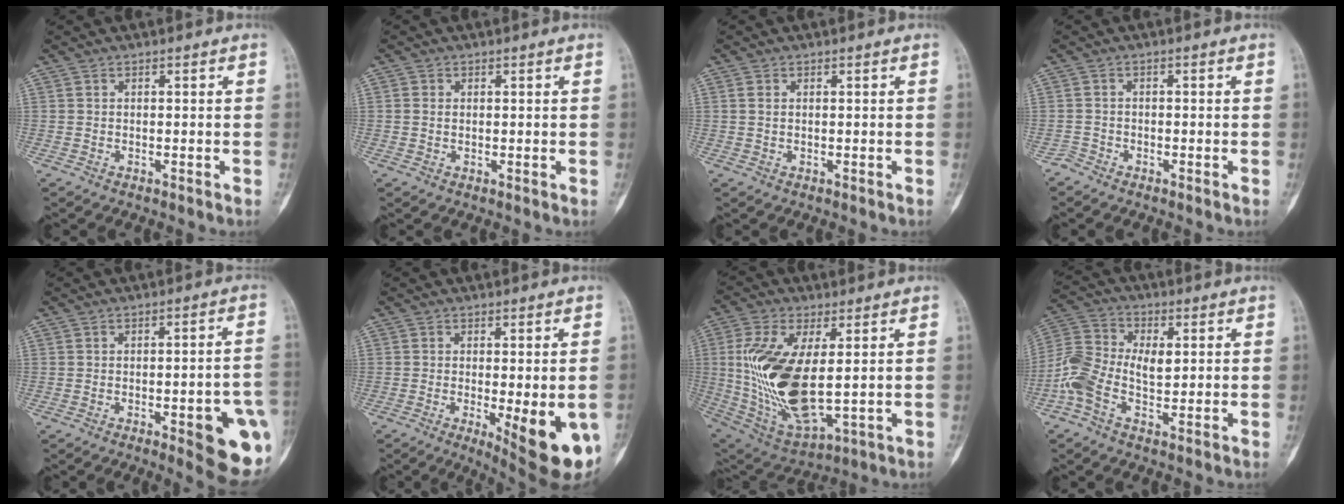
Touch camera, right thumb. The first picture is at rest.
{"total": 1.0, "force": [0.1, 0.9, 0.4], "torque": [-0.008, 0.002, 0.003]}
{"total": 1.3, "force": [0.4, 0.8, 1.0], "torque": [-0.023, 0.001, 0.010]}
{"total": 1.4, "force": [-1.2, 0.6, -0.3], "torque": [0.010, 0.000, -0.028]}
{"total": 13.6, "force": [-4.4, 3.7, 12.3], "torque": [-0.109, 0.016, -0.039]}
{"total": 12.9, "force": [-4.1, 3.8, 11.6], "torque": [-0.122, -0.016, -0.044]}
{"total": 19.4, "force": [1.4, 8.9, 17.2], "torque": [-0.350, -0.016, 0.045]}
{"total": 9.9, "force": [-0.6, 5.7, 8.1], "torque": [-0.169, 0.025, -0.017]}